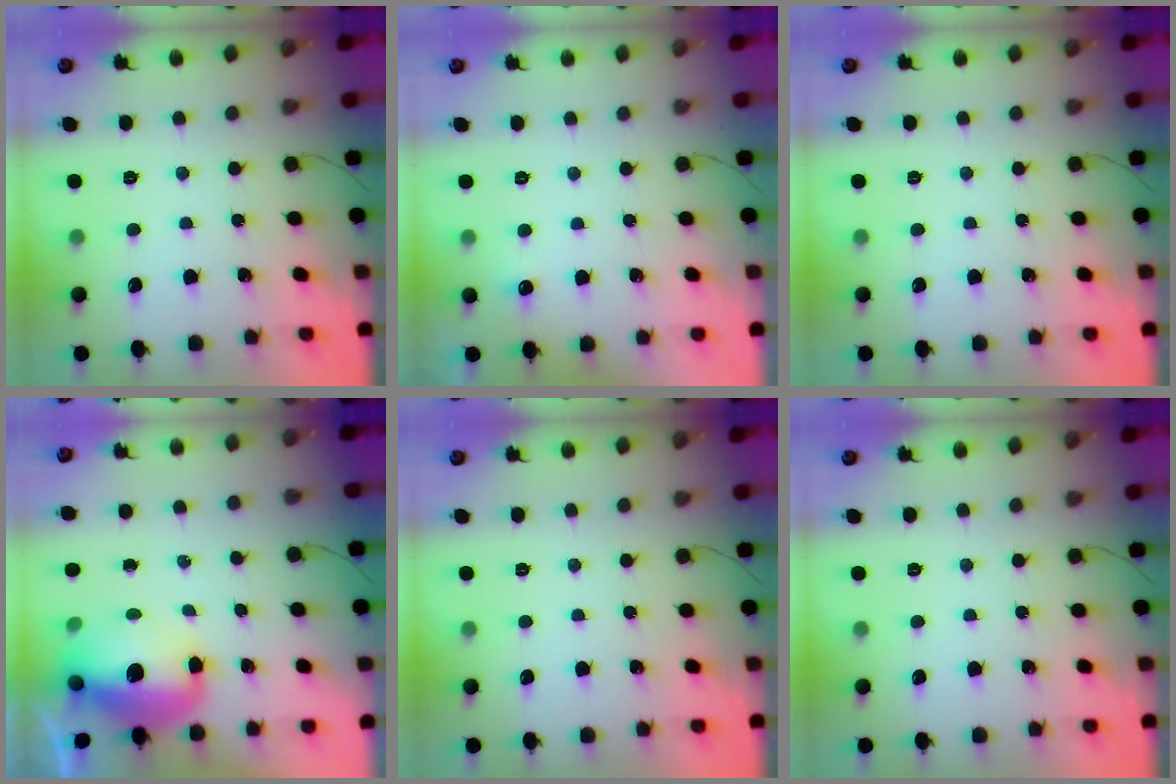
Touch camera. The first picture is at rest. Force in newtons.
{"total": 3.7, "press": 3.5, "slide": 1.2}
{"total": 0.0}
{"total": 13.5, "press": 13.1, "slide": 3.3}
{"total": 0.0}
{"total": 0.0}